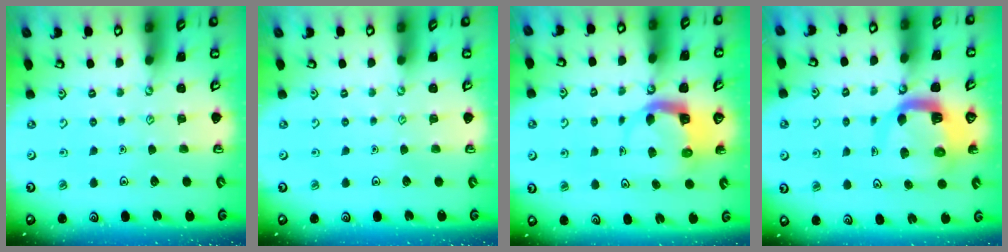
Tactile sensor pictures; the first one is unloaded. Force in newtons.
{"total": 0.0}
{"total": 4.8, "press": 4.8, "slide": 0.5}
{"total": 9.0, "press": 9.0, "slide": 1.2}